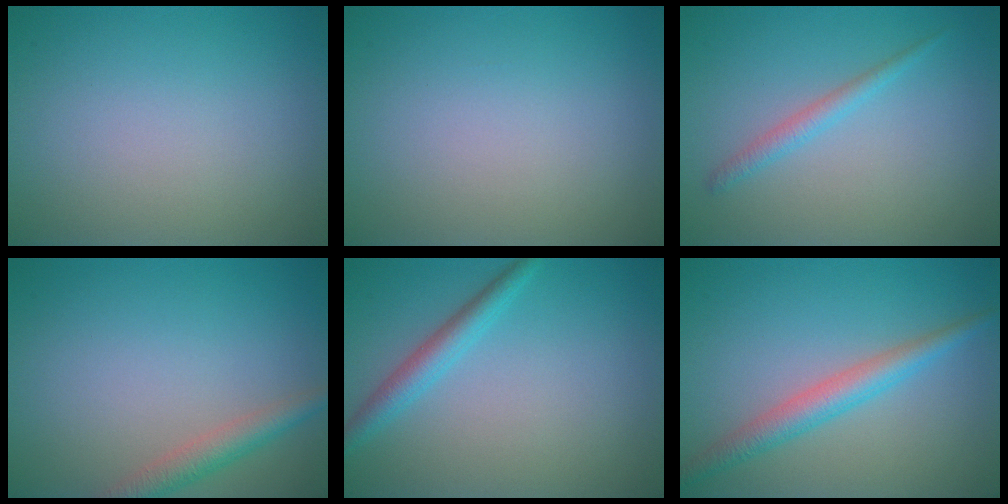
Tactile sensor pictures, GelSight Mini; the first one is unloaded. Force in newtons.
{"total": 0.0}
{"total": 1.6, "press": 1.6, "slide": 0.2}
{"total": 2.6, "press": 2.6, "slide": 0.1}
{"total": 2.4, "press": 2.4, "slide": 0.1}
{"total": 3.2, "press": 3.2, "slide": 0.2}